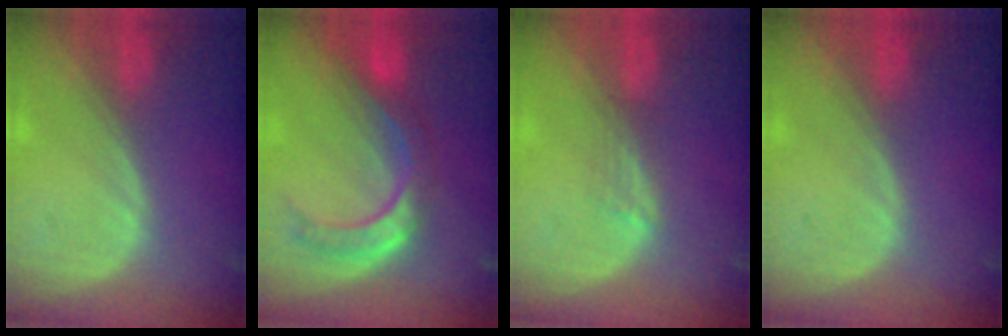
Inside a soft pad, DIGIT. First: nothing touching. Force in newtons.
{"total": 7.9, "press": 7.2, "slide": 3.3}
{"total": 2.0, "press": 1.6, "slide": 1.3}
{"total": 0.0}